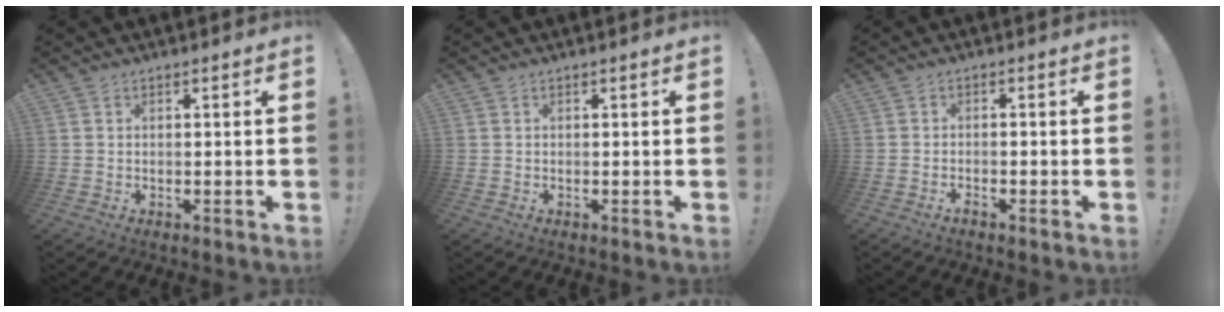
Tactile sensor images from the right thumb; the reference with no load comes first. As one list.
[{"total": 0.0}, {"total": 1.6, "force": [-1.5, -0.1, 0.6], "torque": [-0.015, 0.004, -0.025]}]